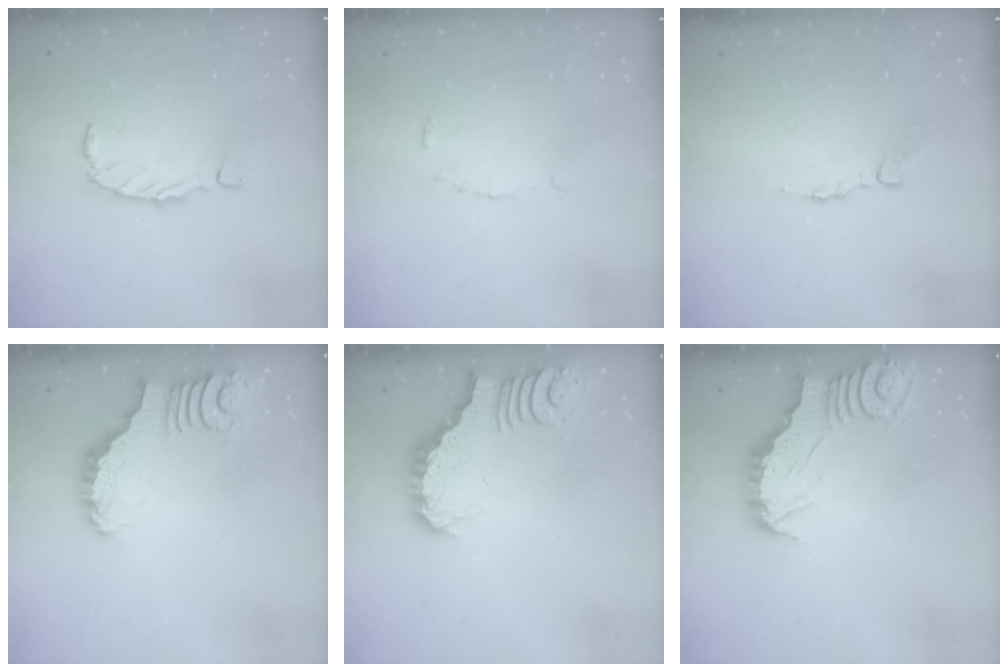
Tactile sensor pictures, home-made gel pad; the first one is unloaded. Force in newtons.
{"total": 3.5, "press": 3.5, "slide": 0.3}
{"total": 3.2, "press": 3.2, "slide": 0.2}
{"total": 3.4, "press": 3.4, "slide": 0.5}
{"total": 3.8, "press": 3.7, "slide": 0.6}
{"total": 3.0, "press": 2.9, "slide": 0.3}